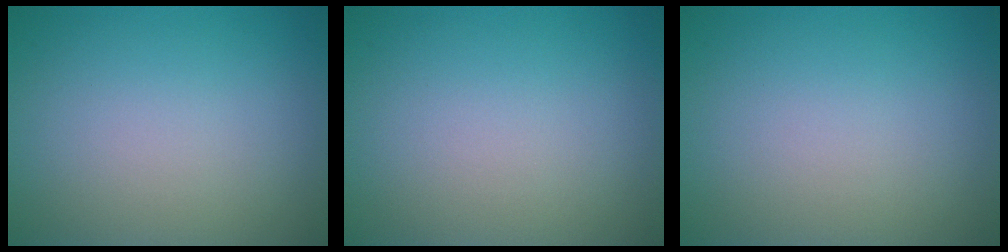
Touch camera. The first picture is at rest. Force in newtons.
{"total": 0.0}
{"total": 0.0}